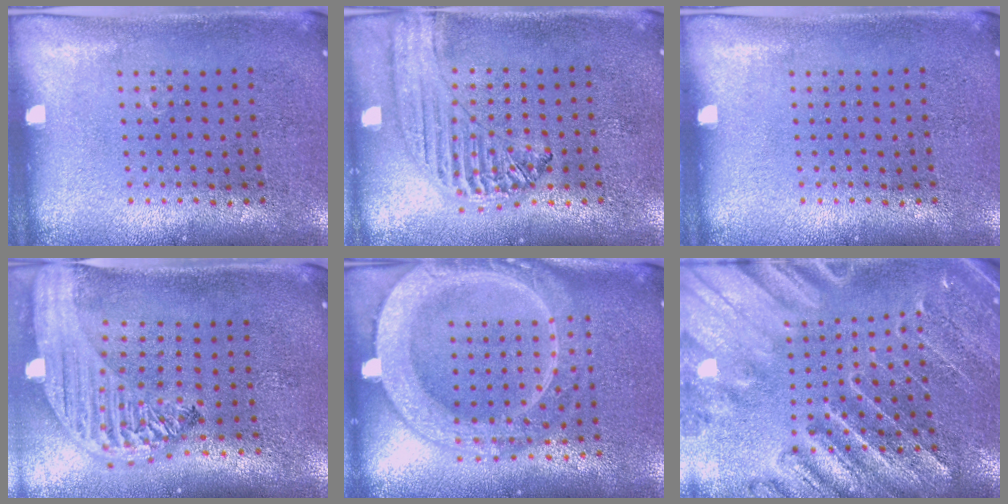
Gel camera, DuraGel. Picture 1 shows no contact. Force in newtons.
{"total": 1.3, "press": 1.3, "slide": 0.1}
{"total": 0.0}
{"total": 2.7, "press": 2.2, "slide": 1.5}
{"total": 3.9, "press": 3.9, "slide": 0.5}
{"total": 3.2, "press": 3.0, "slide": 1.2}